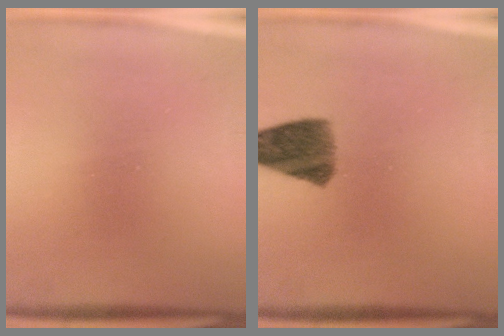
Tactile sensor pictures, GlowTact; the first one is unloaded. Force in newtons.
{"total": 8.2}